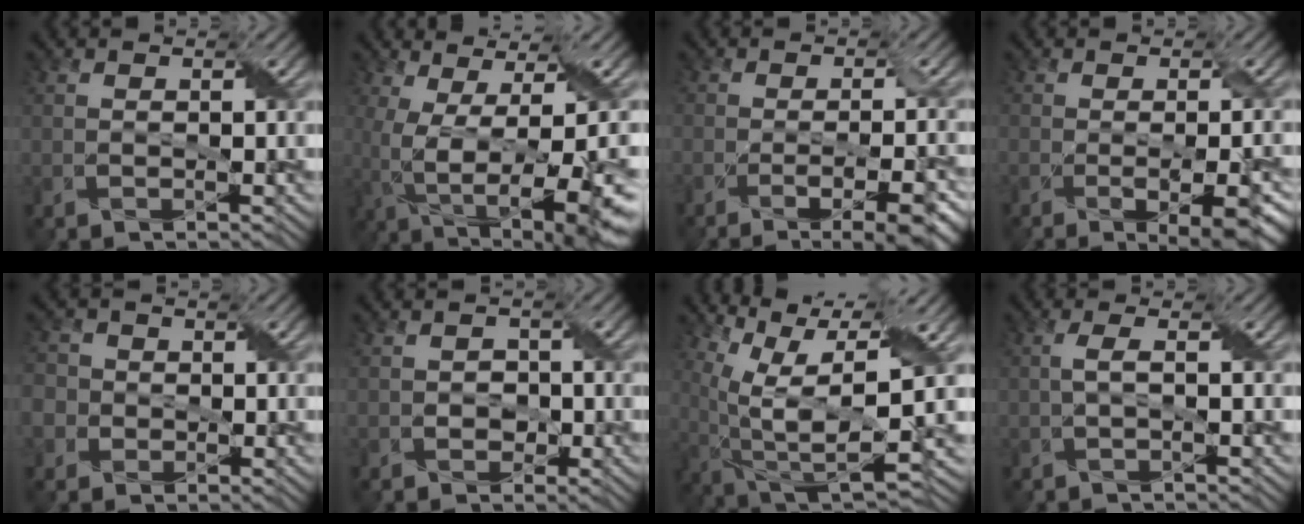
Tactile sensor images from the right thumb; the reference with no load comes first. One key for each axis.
{"total": 13.3, "fx": -2.7, "fy": 5.0, "fz": 12.1, "tx": -0.235, "ty": -0.027, "tz": -0.020}
{"total": 7.9, "fx": -4.4, "fy": 2.2, "fz": 6.2, "tx": -0.078, "ty": -0.001, "tz": -0.055}
{"total": 6.7, "fx": -2.9, "fy": 2.1, "fz": 5.6, "tx": -0.077, "ty": -0.014, "tz": -0.028}
{"total": 4.6, "fx": -0.8, "fy": 4.4, "fz": 1.1, "tx": -0.032, "ty": 0.010, "tz": -0.035}
{"total": 1.5, "fx": -0.4, "fy": 1.5, "fz": 0.2, "tx": -0.002, "ty": 0.000, "tz": -0.008}
{"total": 12.5, "fx": 3.8, "fy": 4.7, "fz": 11.0, "tx": -0.234, "ty": -0.003, "tz": 0.081}
{"total": 1.5, "fx": 0.1, "fy": 0.3, "fz": 1.5, "tx": -0.029, "ty": 0.008, "tz": -0.005}